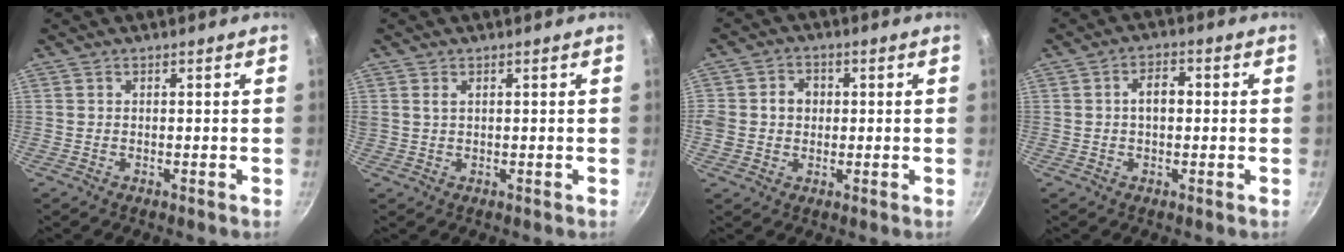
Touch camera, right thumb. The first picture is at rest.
{"total": 1.1, "force": [0.6, 0.6, 0.8], "torque": [-0.016, 0.003, 0.017]}
{"total": 6.7, "force": [0.7, 5.7, 3.4], "torque": [-0.048, 0.011, 0.014]}
{"total": 4.3, "force": [0.3, 2.6, 3.5], "torque": [-0.053, 0.014, 0.001]}